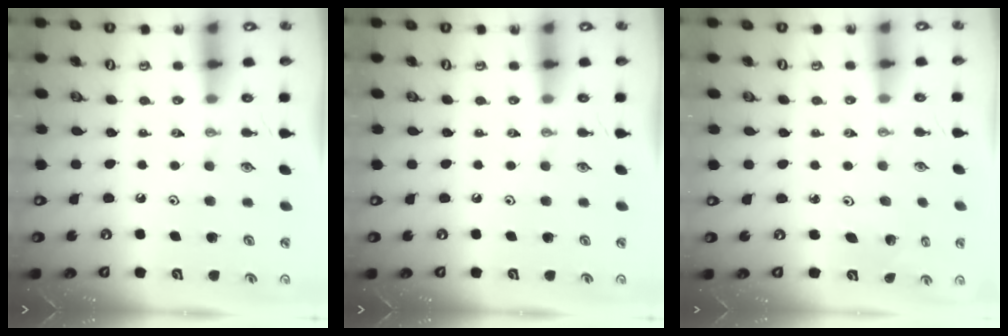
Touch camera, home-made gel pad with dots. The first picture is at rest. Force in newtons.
{"total": 0.0}
{"total": 1.9, "press": 1.9, "slide": 0.1}